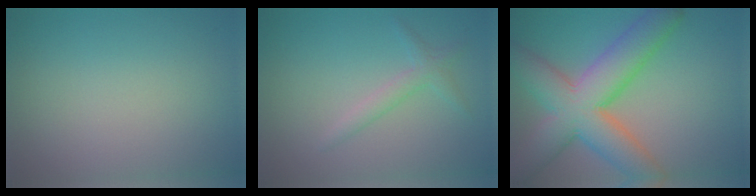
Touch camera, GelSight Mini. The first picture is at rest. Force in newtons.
{"total": 1.6, "press": 1.6, "slide": 0.0}
{"total": 9.7, "press": 9.7, "slide": 0.3}